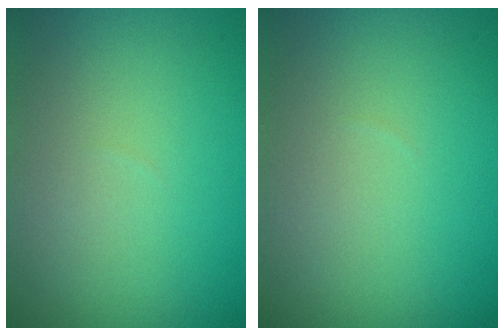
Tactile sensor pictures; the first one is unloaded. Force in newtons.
{"total": 0.0}